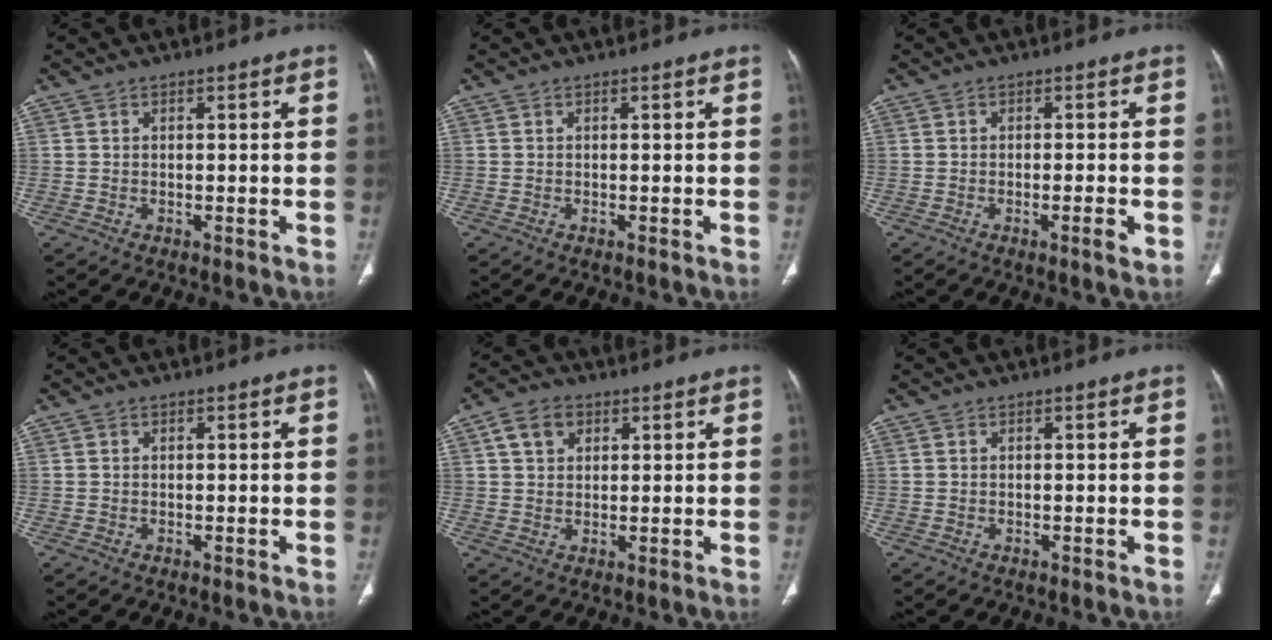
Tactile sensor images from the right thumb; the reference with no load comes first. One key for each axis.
{"total": 0.0}
{"total": 2.6, "fx": -1.0, "fy": 0.3, "fz": 2.4, "tx": -0.037, "ty": -0.003, "tz": -0.017}
{"total": 0.0}
{"total": 5.5, "fx": 2.2, "fy": 4.1, "fz": 2.8, "tx": -0.029, "ty": 0.002, "tz": 0.038}
{"total": 0.0}